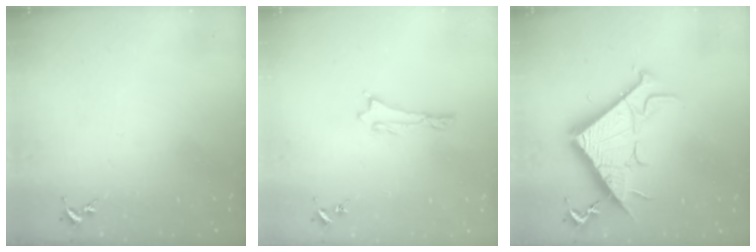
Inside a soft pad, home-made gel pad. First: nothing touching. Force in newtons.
{"total": 0.5, "press": 0.5, "slide": 0.2}
{"total": 12.4, "press": 12.4, "slide": 0.2}